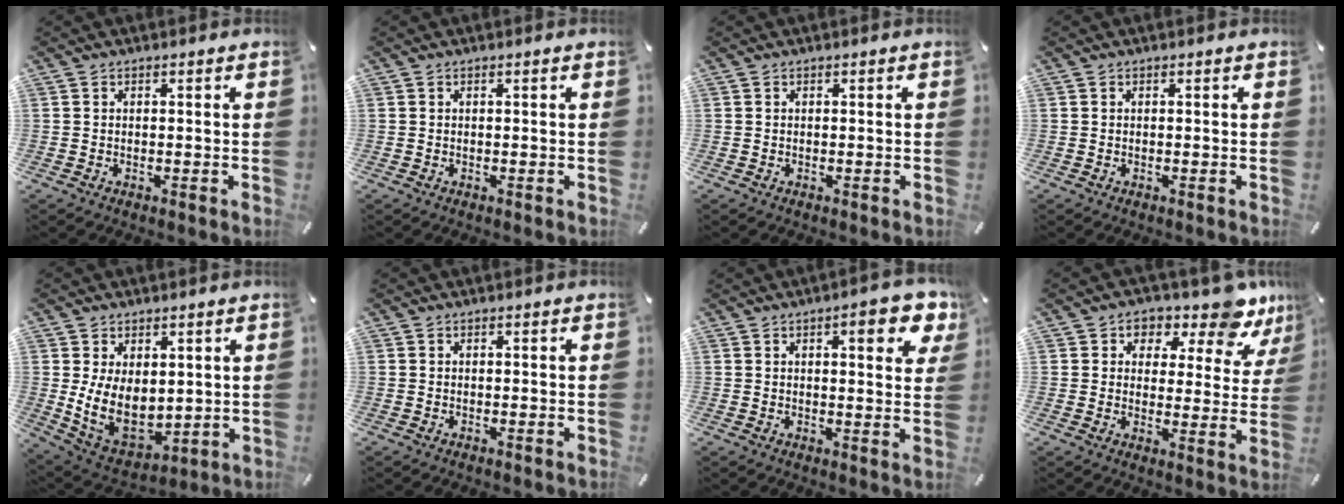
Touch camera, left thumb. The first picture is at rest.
{"total": 0.0}
{"total": 0.0}
{"total": 0.0}
{"total": 12.1, "force": [1.3, 8.6, 8.4], "torque": [-0.162, -0.020, 0.031]}
{"total": 0.0}
{"total": 8.8, "force": [4.3, 2.8, 7.1], "torque": [-0.094, -0.016, 0.065]}
{"total": 10.6, "force": [8.1, 4.5, 5.1], "torque": [-0.068, -0.066, 0.137]}